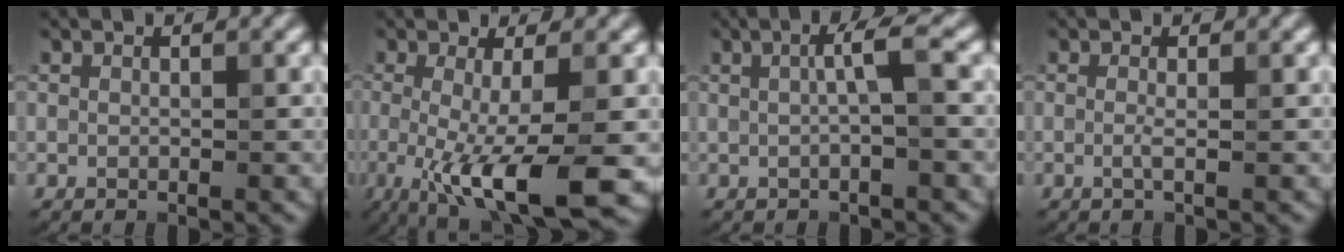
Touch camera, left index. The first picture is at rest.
{"total": 9.1, "force": [-2.6, 2.0, 8.5], "torque": [-0.147, -0.020, -0.040]}
{"total": 2.7, "force": [0.2, 0.4, 2.6], "torque": [-0.046, 0.009, 0.000]}
{"total": 1.0, "force": [-0.1, 0.2, 1.0], "torque": [-0.019, -0.004, -0.006]}